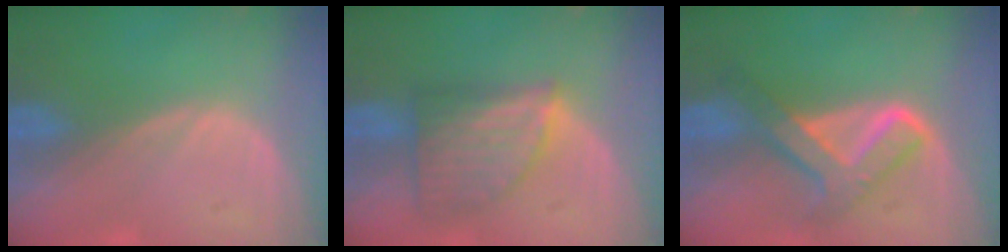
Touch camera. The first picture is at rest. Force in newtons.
{"total": 7.3, "press": 6.8, "slide": 2.7}
{"total": 6.9, "press": 6.9, "slide": 0.4}